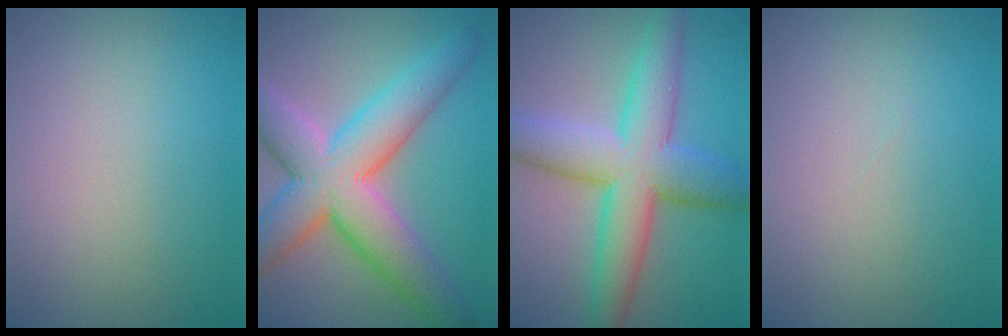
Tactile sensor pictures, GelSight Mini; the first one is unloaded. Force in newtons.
{"total": 10.7, "press": 10.7, "slide": 0.6}
{"total": 9.0, "press": 9.0, "slide": 0.1}
{"total": 0.0}